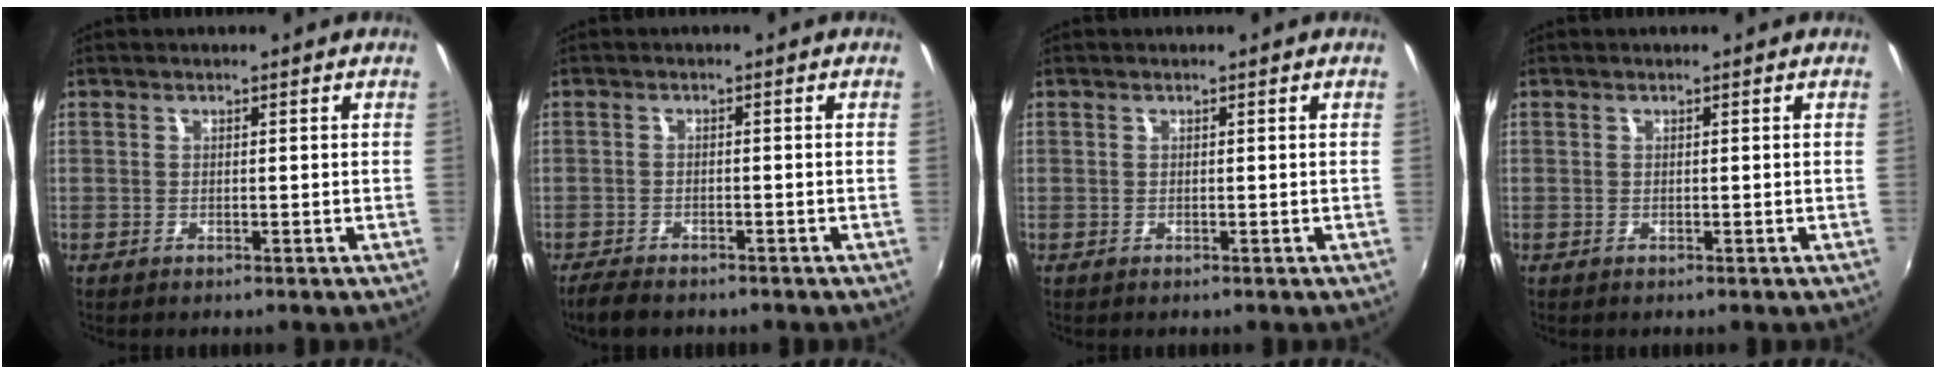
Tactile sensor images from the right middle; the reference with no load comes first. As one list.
[{"total": 4.5, "force": [-3.8, 1.4, 1.9], "torque": [-0.053, -0.018, -0.070]}, {"total": 0.0}, {"total": 0.0}]